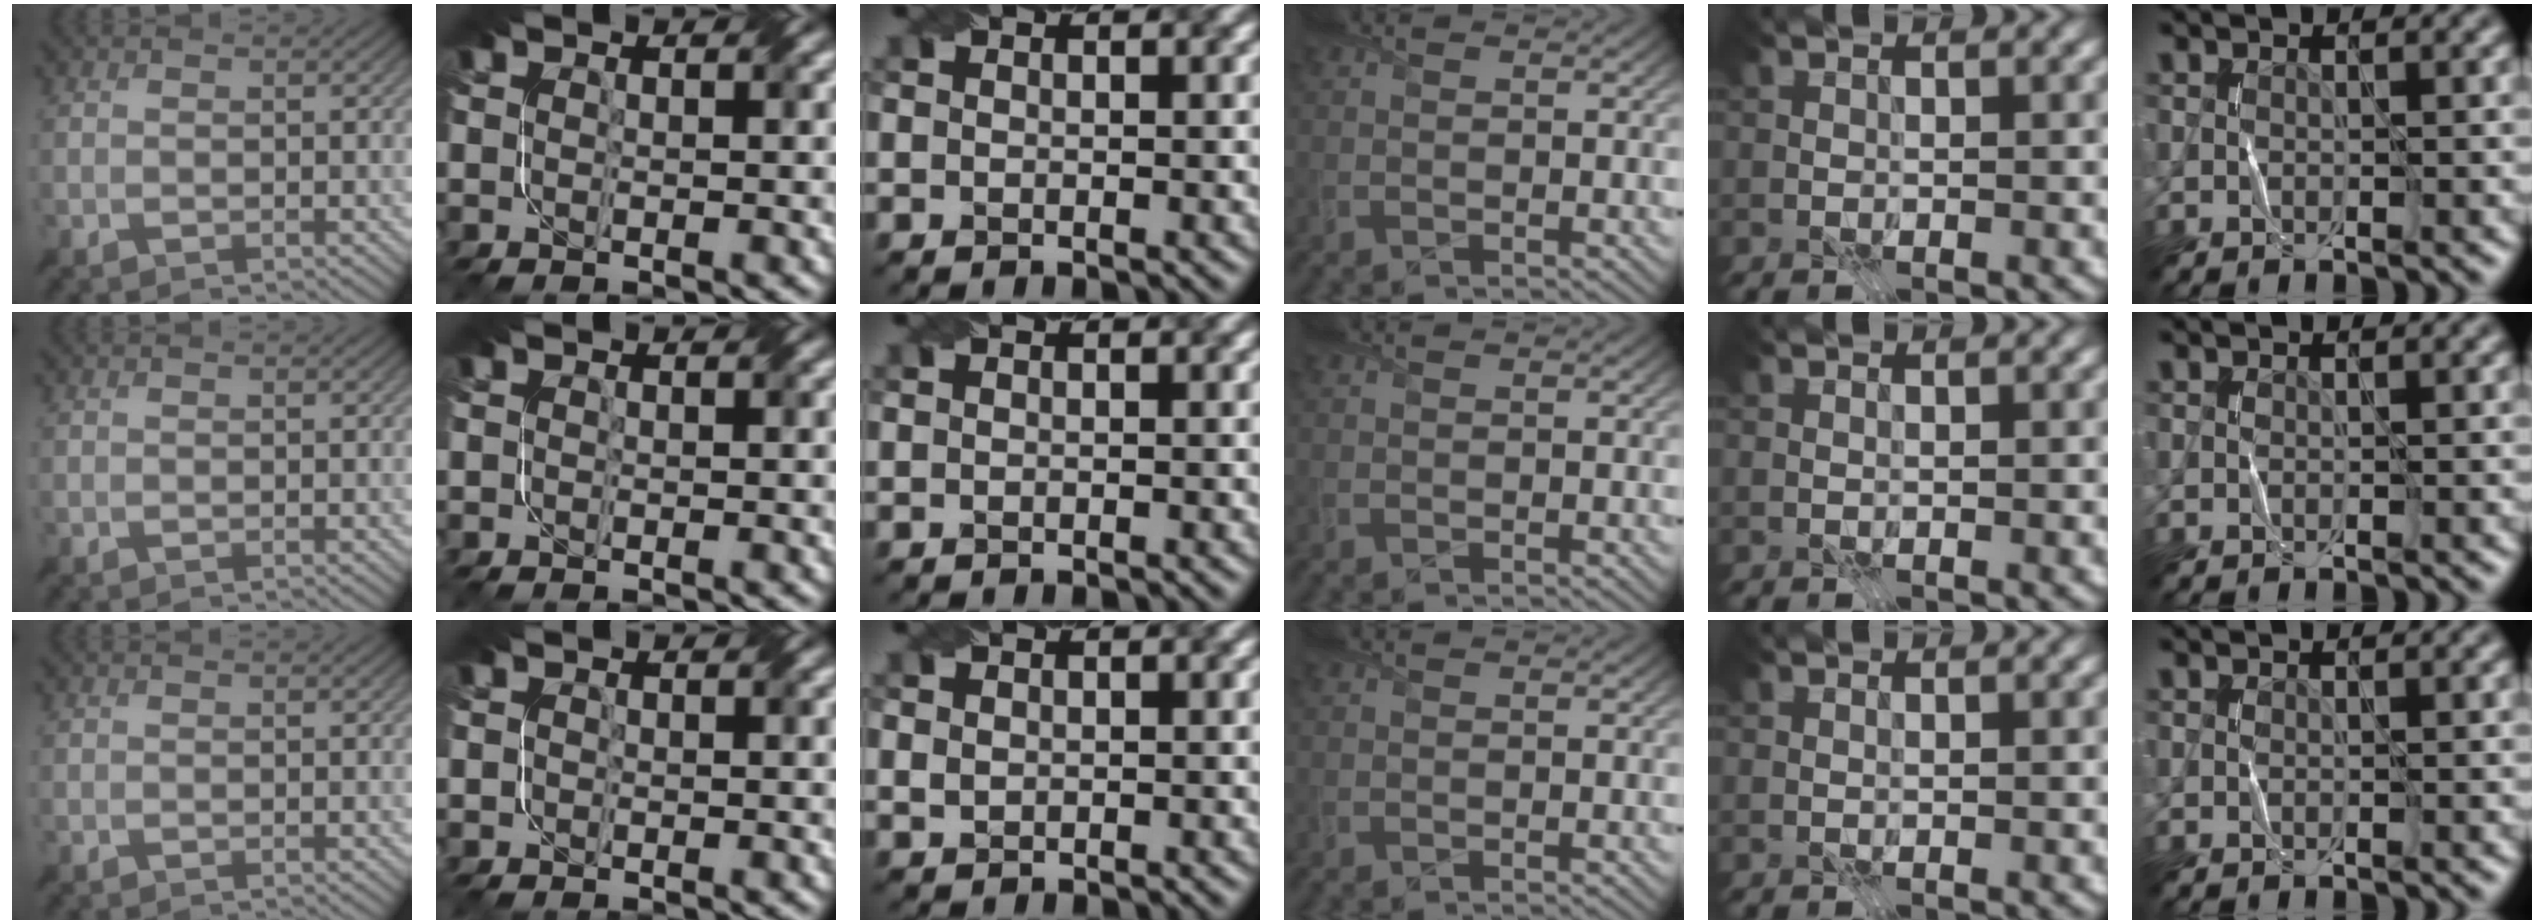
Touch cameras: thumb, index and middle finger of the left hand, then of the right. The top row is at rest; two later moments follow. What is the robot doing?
{"motion": "fold", "object": "file"}